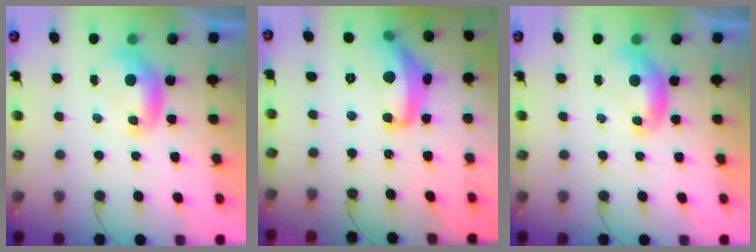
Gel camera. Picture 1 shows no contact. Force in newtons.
{"total": 12.0, "press": 11.9, "slide": 1.0}
{"total": 0.0}